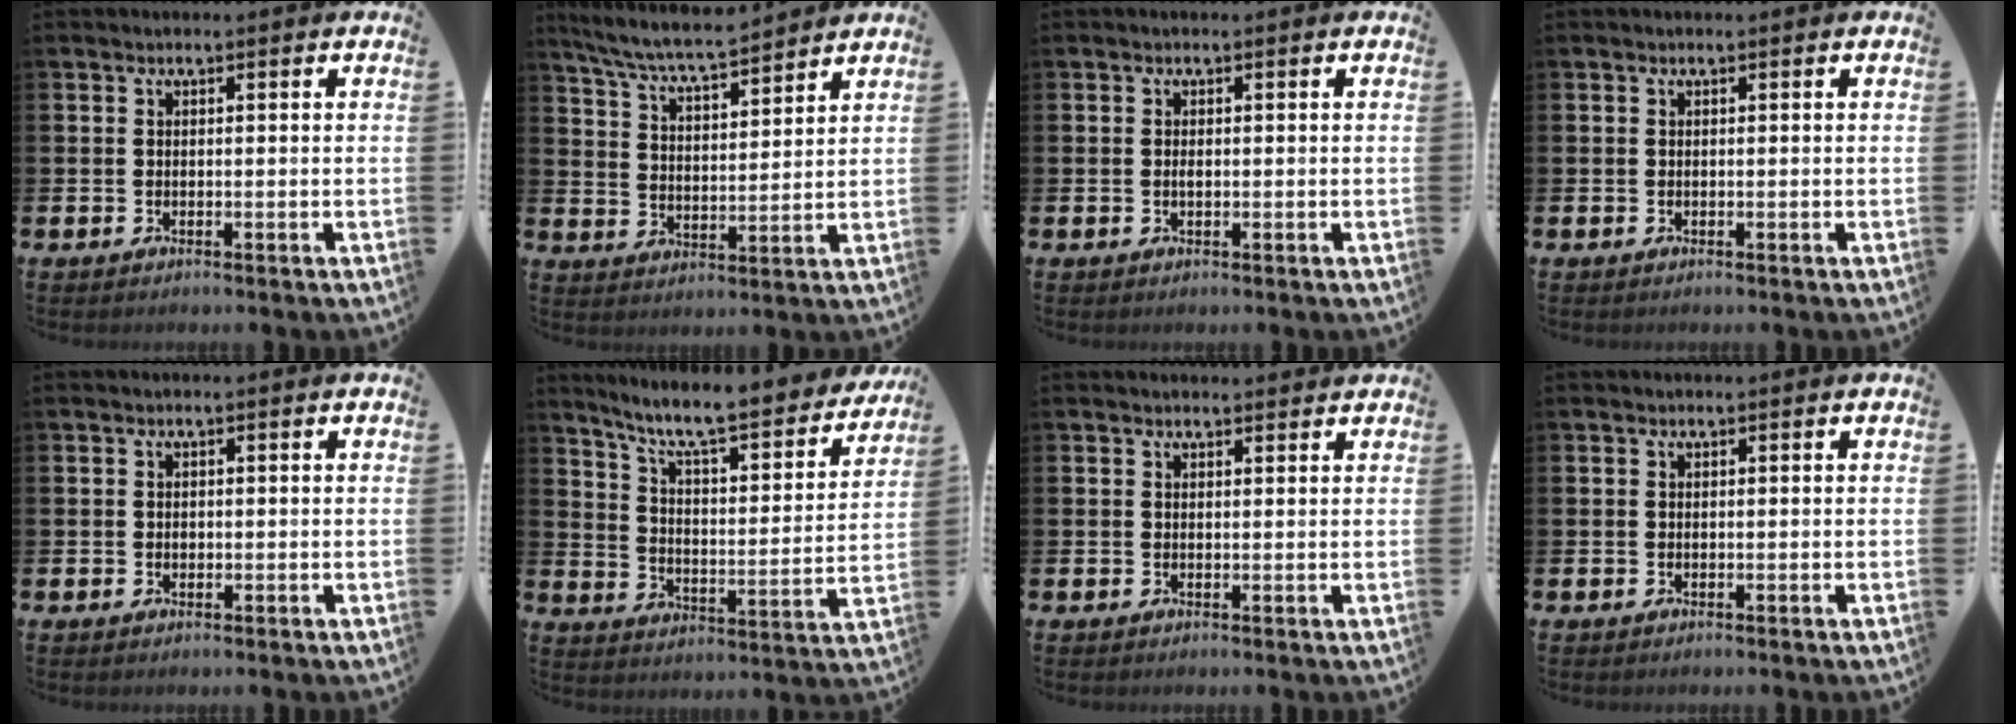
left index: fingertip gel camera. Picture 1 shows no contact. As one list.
[{"total": 6.9, "force": [6.5, 0.4, 2.2], "torque": [-0.069, -0.039, 0.114]}, {"total": 0.7, "force": [0.0, 0.3, 0.6], "torque": [-0.010, -0.001, -0.002]}, {"total": 0.0}, {"total": 0.5, "force": [0.0, 0.5, 0.2], "torque": [0.005, 0.000, -0.003]}, {"total": 8.5, "force": [7.7, 1.2, 3.5], "torque": [-0.088, -0.062, 0.126]}, {"total": 1.0, "force": [0.9, 0.2, 0.2], "torque": [0.007, -0.001, 0.015]}, {"total": 0.0}]